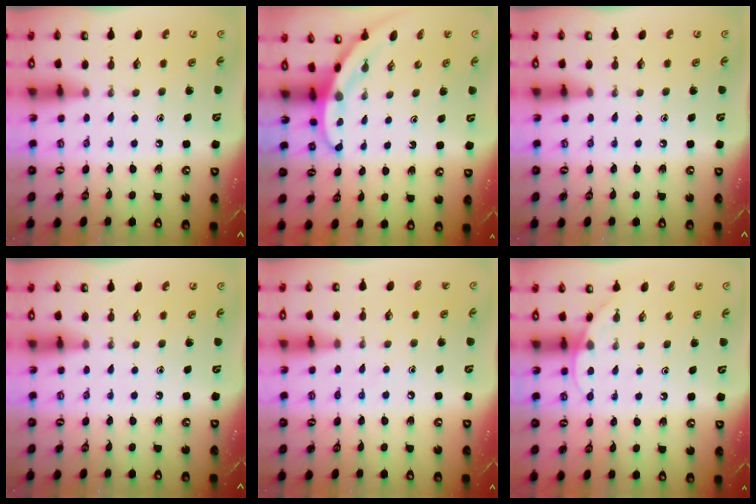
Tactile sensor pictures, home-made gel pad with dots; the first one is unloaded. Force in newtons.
{"total": 3.3, "press": 3.3, "slide": 0.2}
{"total": 0.0}
{"total": 0.0}
{"total": 6.3, "press": 6.3, "slide": 0.6}
{"total": 4.7, "press": 4.7, "slide": 0.4}